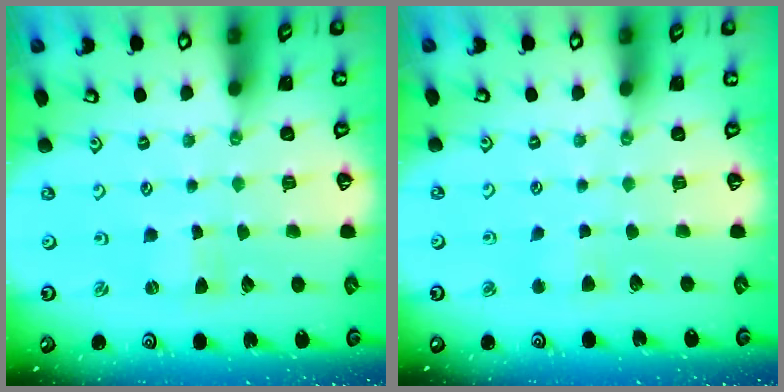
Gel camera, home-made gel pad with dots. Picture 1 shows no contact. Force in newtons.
{"total": 2.7, "press": 2.7, "slide": 0.4}